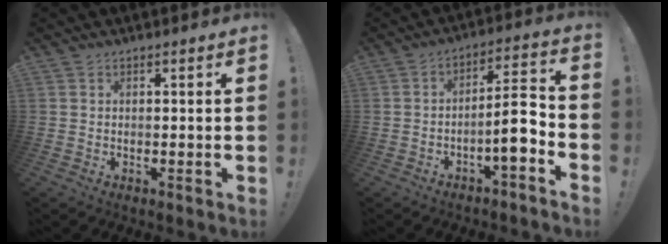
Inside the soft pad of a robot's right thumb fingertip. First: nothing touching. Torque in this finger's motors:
{"motor_torque": [2.56, 2.44, 1.08, -1.25, 0.70]}